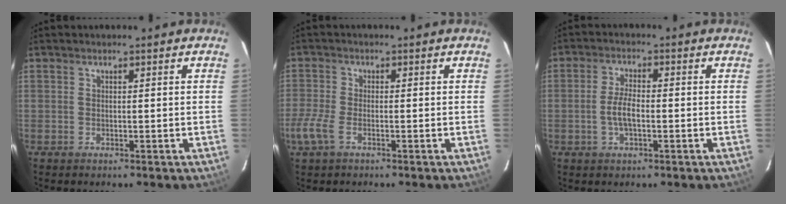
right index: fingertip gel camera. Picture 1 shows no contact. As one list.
[{"total": 4.9, "force": [-2.6, 2.1, 3.6], "torque": [-0.093, -0.007, -0.053]}, {"total": 4.5, "force": [-1.1, 1.6, 4.0], "torque": [-0.084, 0.001, -0.021]}]